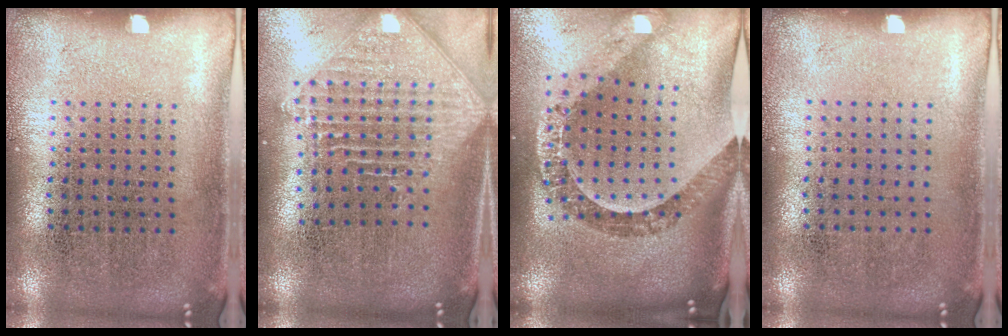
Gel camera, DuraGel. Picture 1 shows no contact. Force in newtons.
{"total": 2.4, "press": 1.8, "slide": 1.6}
{"total": 2.2, "press": 1.8, "slide": 1.3}
{"total": 0.0}